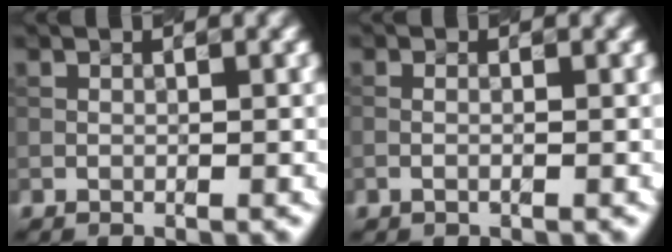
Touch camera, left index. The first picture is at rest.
{"total": 0.7, "force": [-0.2, 0.2, 0.7], "torque": [-0.016, 0.000, -0.006]}